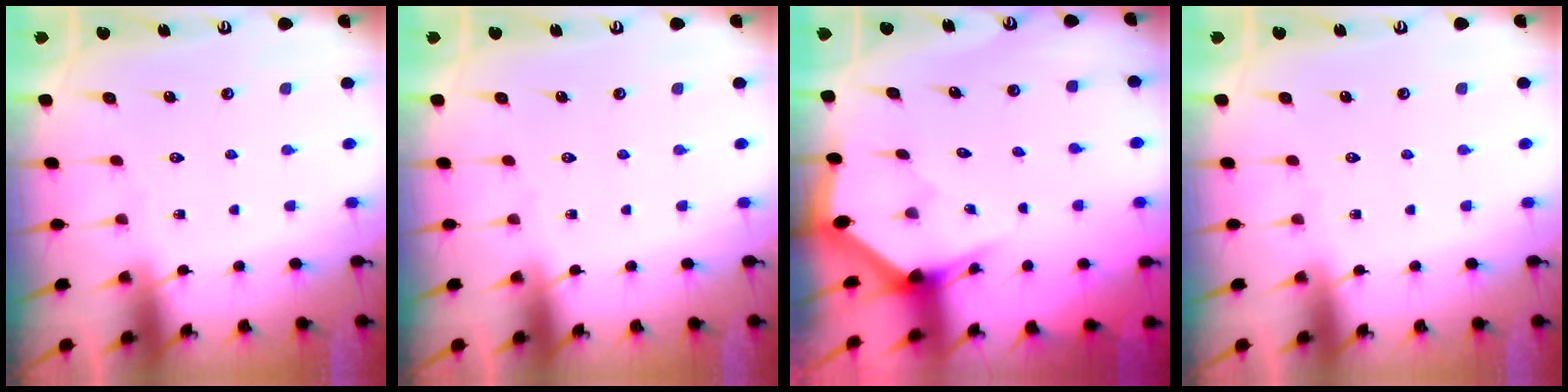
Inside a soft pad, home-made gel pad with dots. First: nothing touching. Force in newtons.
{"total": 0.0}
{"total": 2.2, "press": 2.2, "slide": 0.1}
{"total": 0.0}